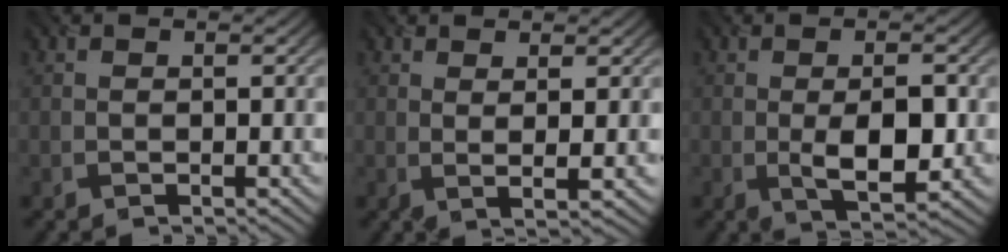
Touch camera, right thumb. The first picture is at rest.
{"total": 2.8, "force": [1.1, 0.3, 2.5], "torque": [-0.047, -0.004, 0.019]}
{"total": 5.9, "force": [-1.1, 2.2, 5.4], "torque": [-0.096, -0.008, -0.014]}